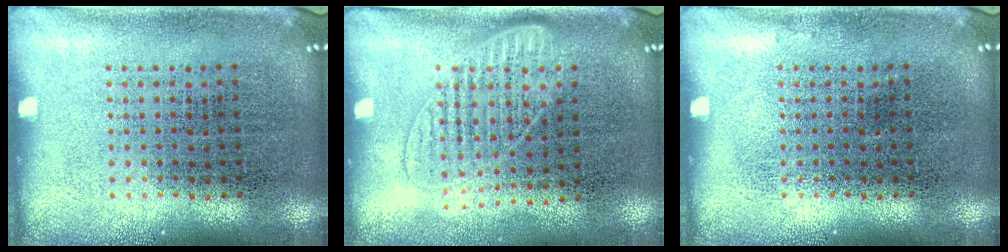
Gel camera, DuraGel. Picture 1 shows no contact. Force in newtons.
{"total": 1.3, "press": 1.2, "slide": 0.5}
{"total": 0.0}